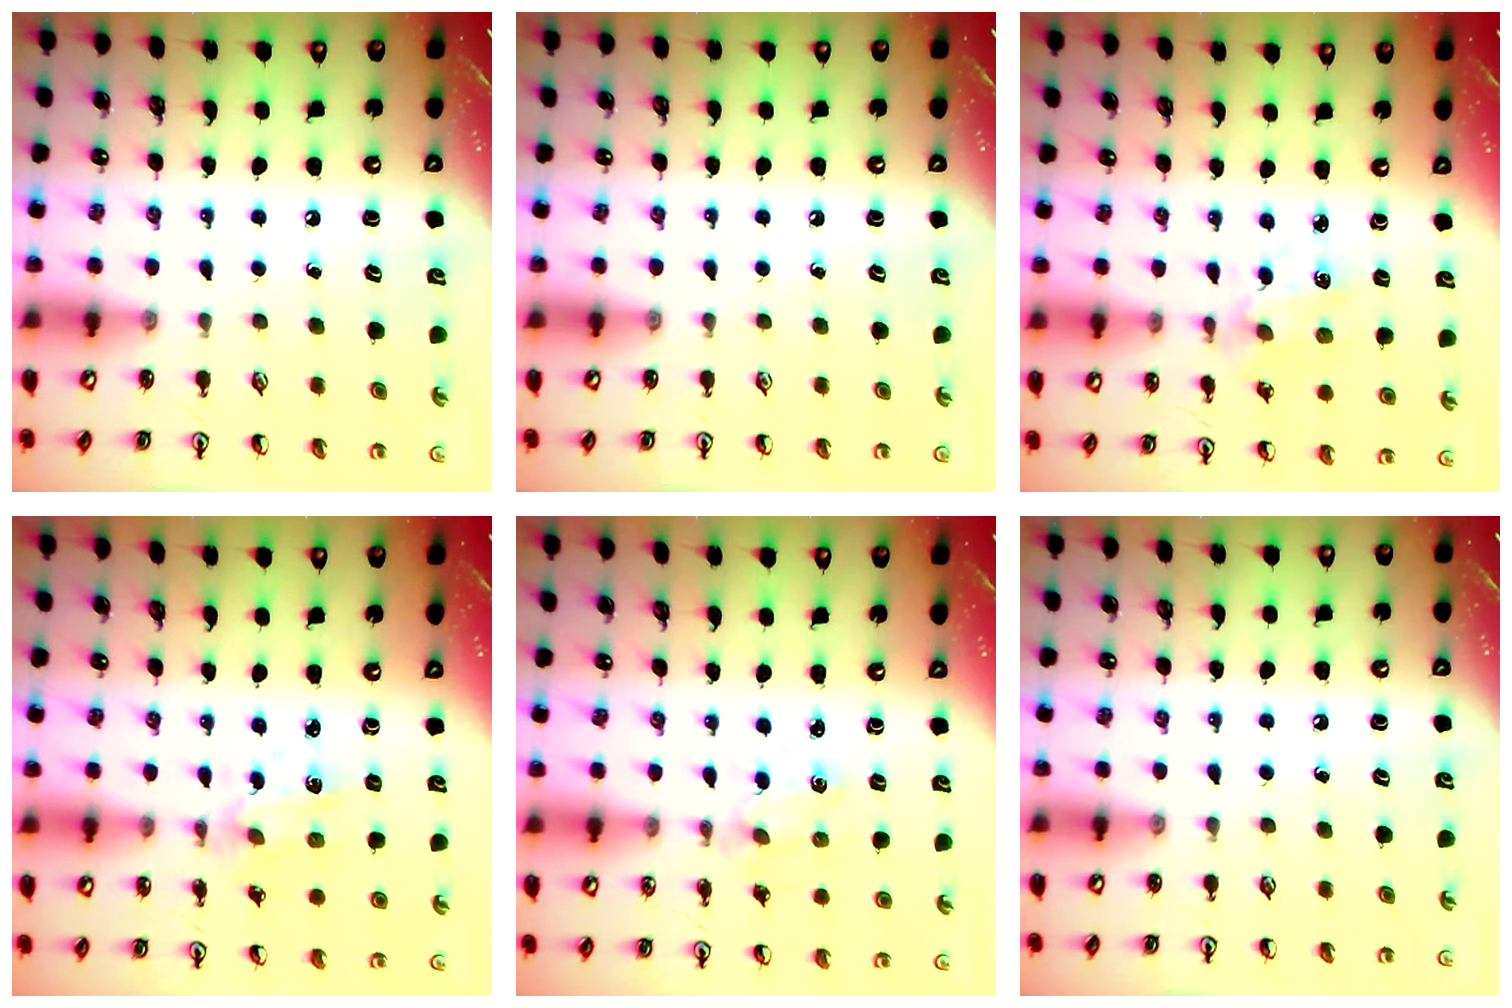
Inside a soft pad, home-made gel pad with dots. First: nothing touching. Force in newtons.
{"total": 0.0}
{"total": 1.8, "press": 1.8, "slide": 0.3}
{"total": 1.7, "press": 1.6, "slide": 0.2}
{"total": 1.1, "press": 1.1, "slide": 0.4}
{"total": 0.0}